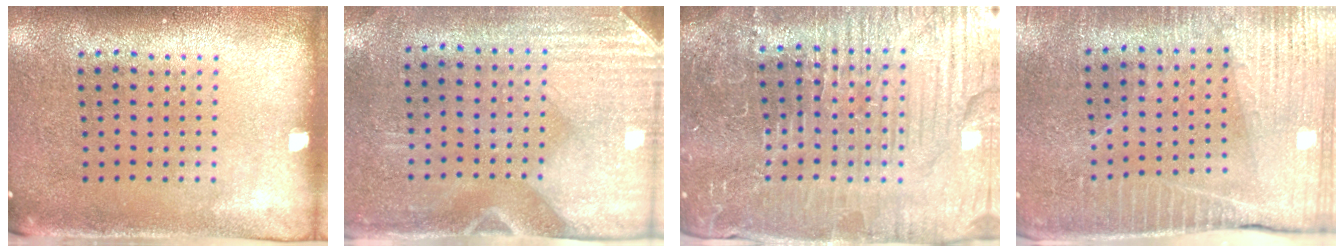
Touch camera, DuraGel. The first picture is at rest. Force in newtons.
{"total": 3.0, "press": 2.6, "slide": 1.5}
{"total": 6.2, "press": 5.6, "slide": 2.7}
{"total": 3.5, "press": 3.5, "slide": 0.4}